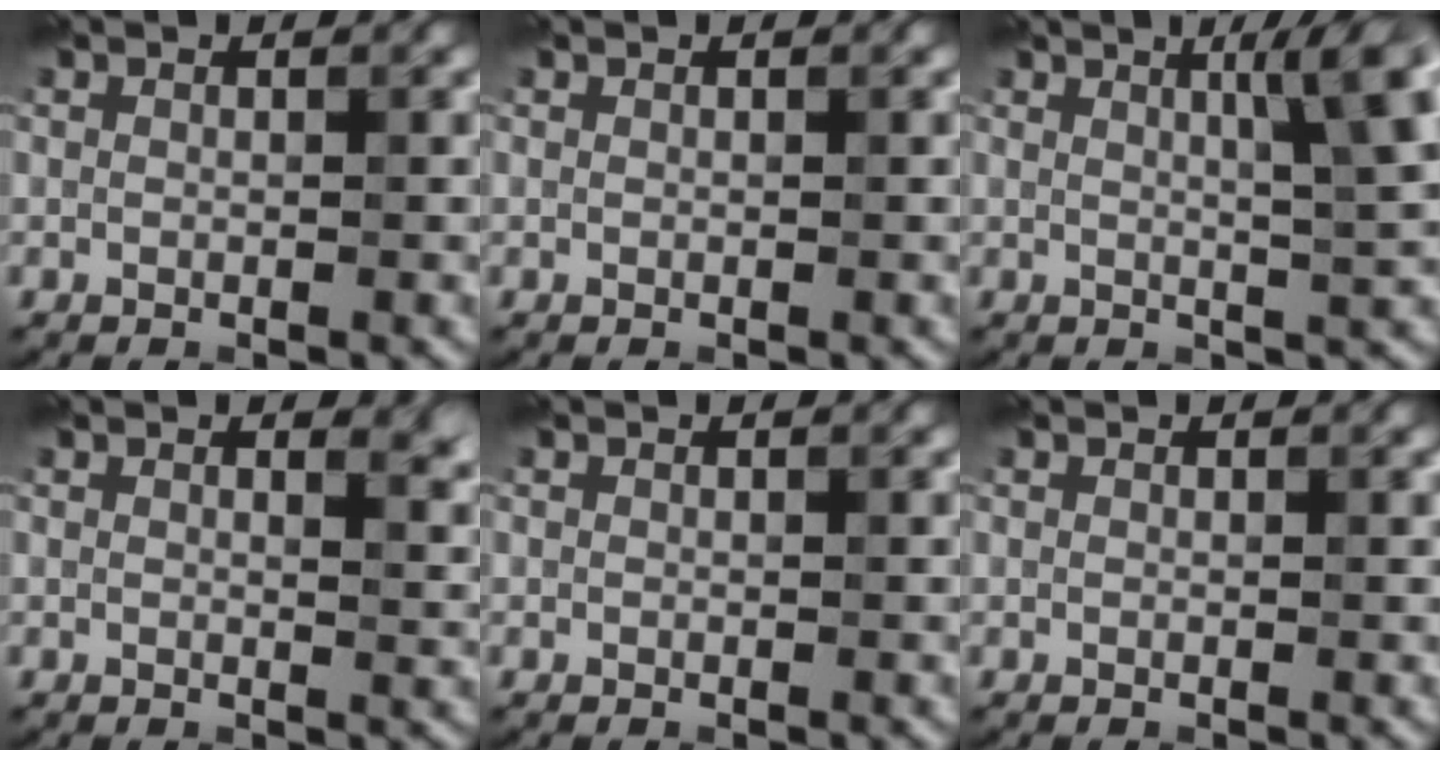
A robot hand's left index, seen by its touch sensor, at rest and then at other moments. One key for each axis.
{"total": 0.0}
{"total": 6.8, "fx": 2.4, "fy": 1.3, "fz": 6.3, "tx": -0.067, "ty": 0.012, "tz": 0.035}
{"total": 2.3, "fx": 1.4, "fy": 0.8, "fz": 1.6, "tx": -0.013, "ty": -0.003, "tz": 0.022}
{"total": 0.0}
{"total": 0.0}